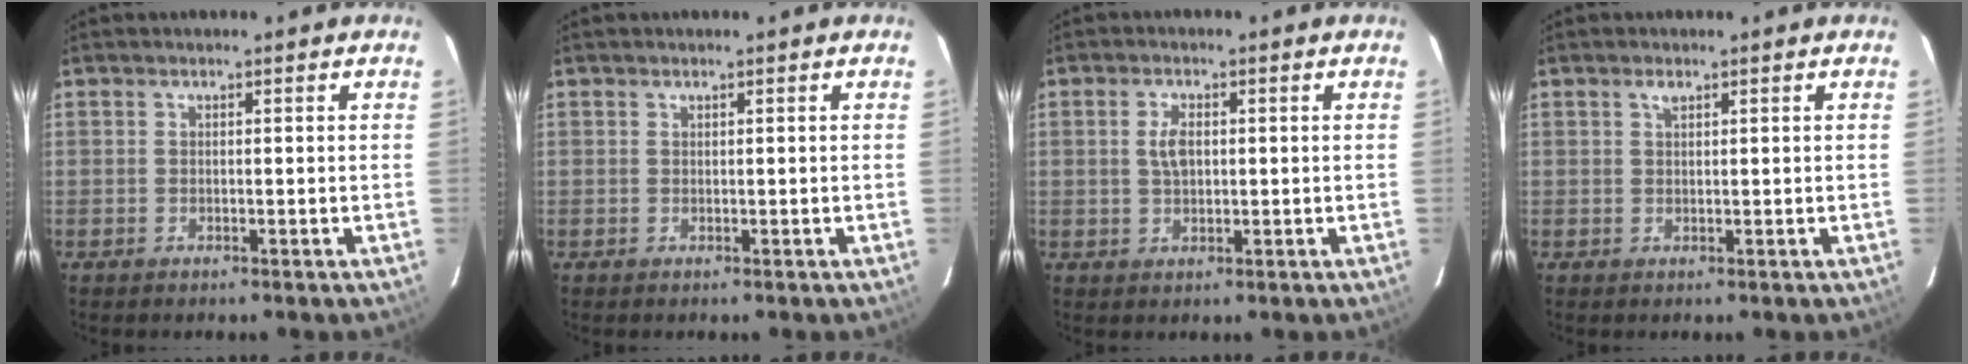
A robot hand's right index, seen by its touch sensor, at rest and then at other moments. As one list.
[{"total": 0.0}, {"total": 3.5, "force": [0.5, 1.9, 2.9], "torque": [-0.055, 0.005, 0.013]}, {"total": 1.0, "force": [0.6, 0.4, 0.6], "torque": [-0.012, 0.003, 0.012]}]